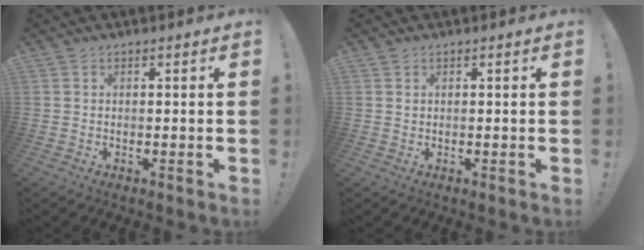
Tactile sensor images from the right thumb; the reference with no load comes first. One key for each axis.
{"total": 0.6, "fx": 0.5, "fy": 0.2, "fz": 0.3, "tx": 0.000, "ty": -0.003, "tz": 0.009}